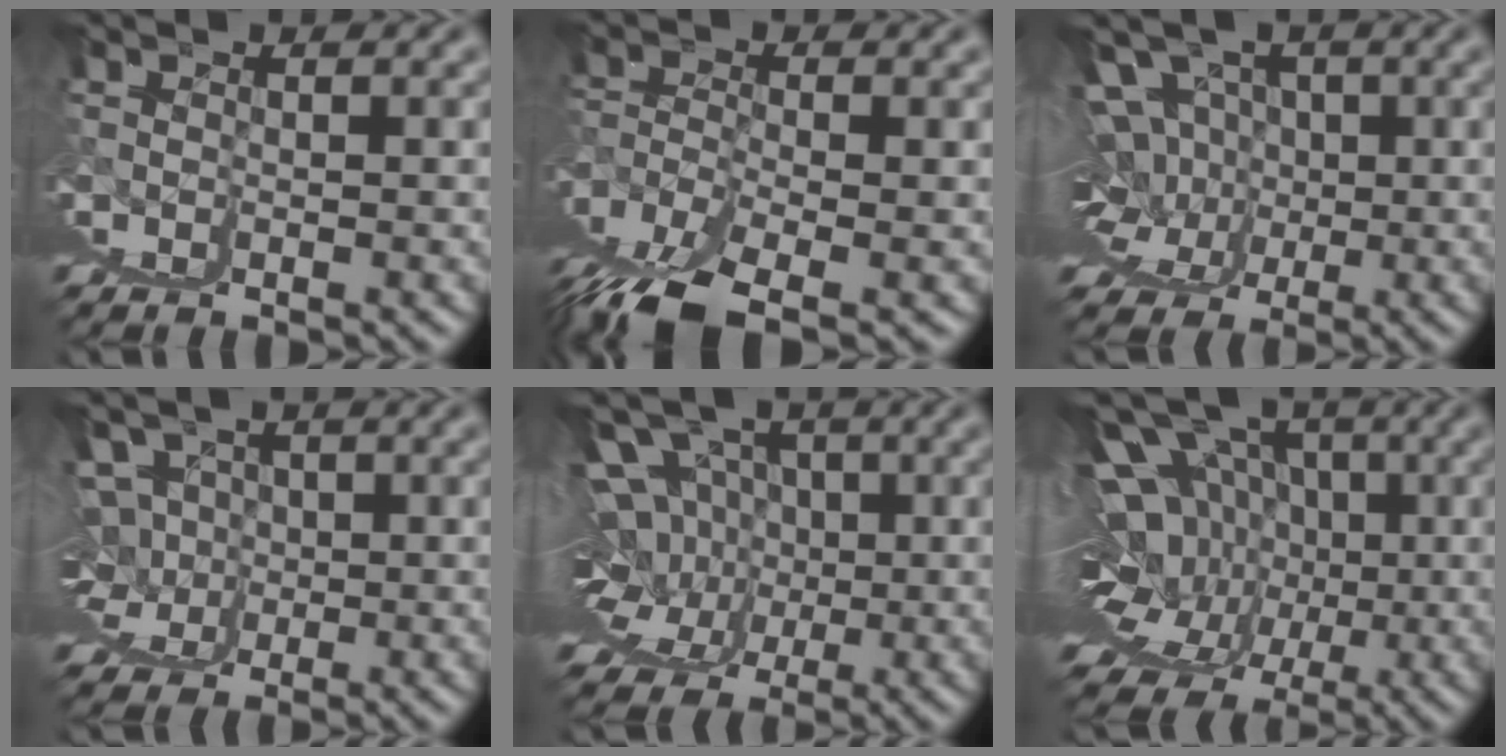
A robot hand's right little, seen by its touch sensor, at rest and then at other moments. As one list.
[{"total": 4.1, "force": [1.2, -2.3, 3.2], "torque": [-0.051, 0.004, 0.038]}, {"total": 6.1, "force": [1.7, 3.9, 4.3], "torque": [-0.058, -0.026, 0.045]}, {"total": 2.7, "force": [2.1, 0.6, 1.6], "torque": [-0.016, -0.019, 0.052]}, {"total": 9.2, "force": [3.2, 5.1, 6.9], "torque": [-0.089, -0.012, 0.062]}, {"total": 13.9, "force": [4.1, 7.4, 11.1], "torque": [-0.144, -0.007, 0.077]}]